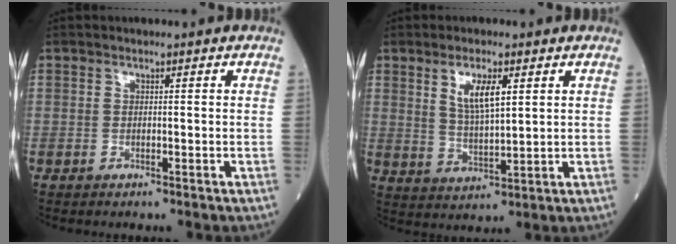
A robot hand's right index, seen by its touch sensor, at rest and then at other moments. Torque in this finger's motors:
{"motor_torque": [0.24, 0.22, 0.14, 0.08]}